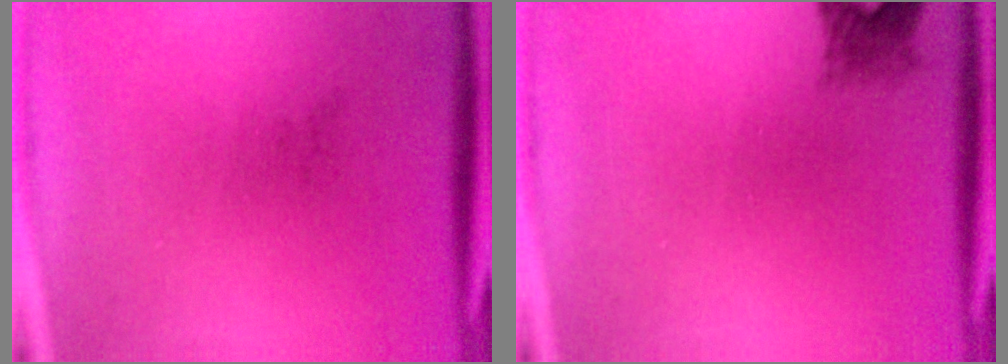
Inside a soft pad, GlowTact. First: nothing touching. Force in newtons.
{"total": 2.2}